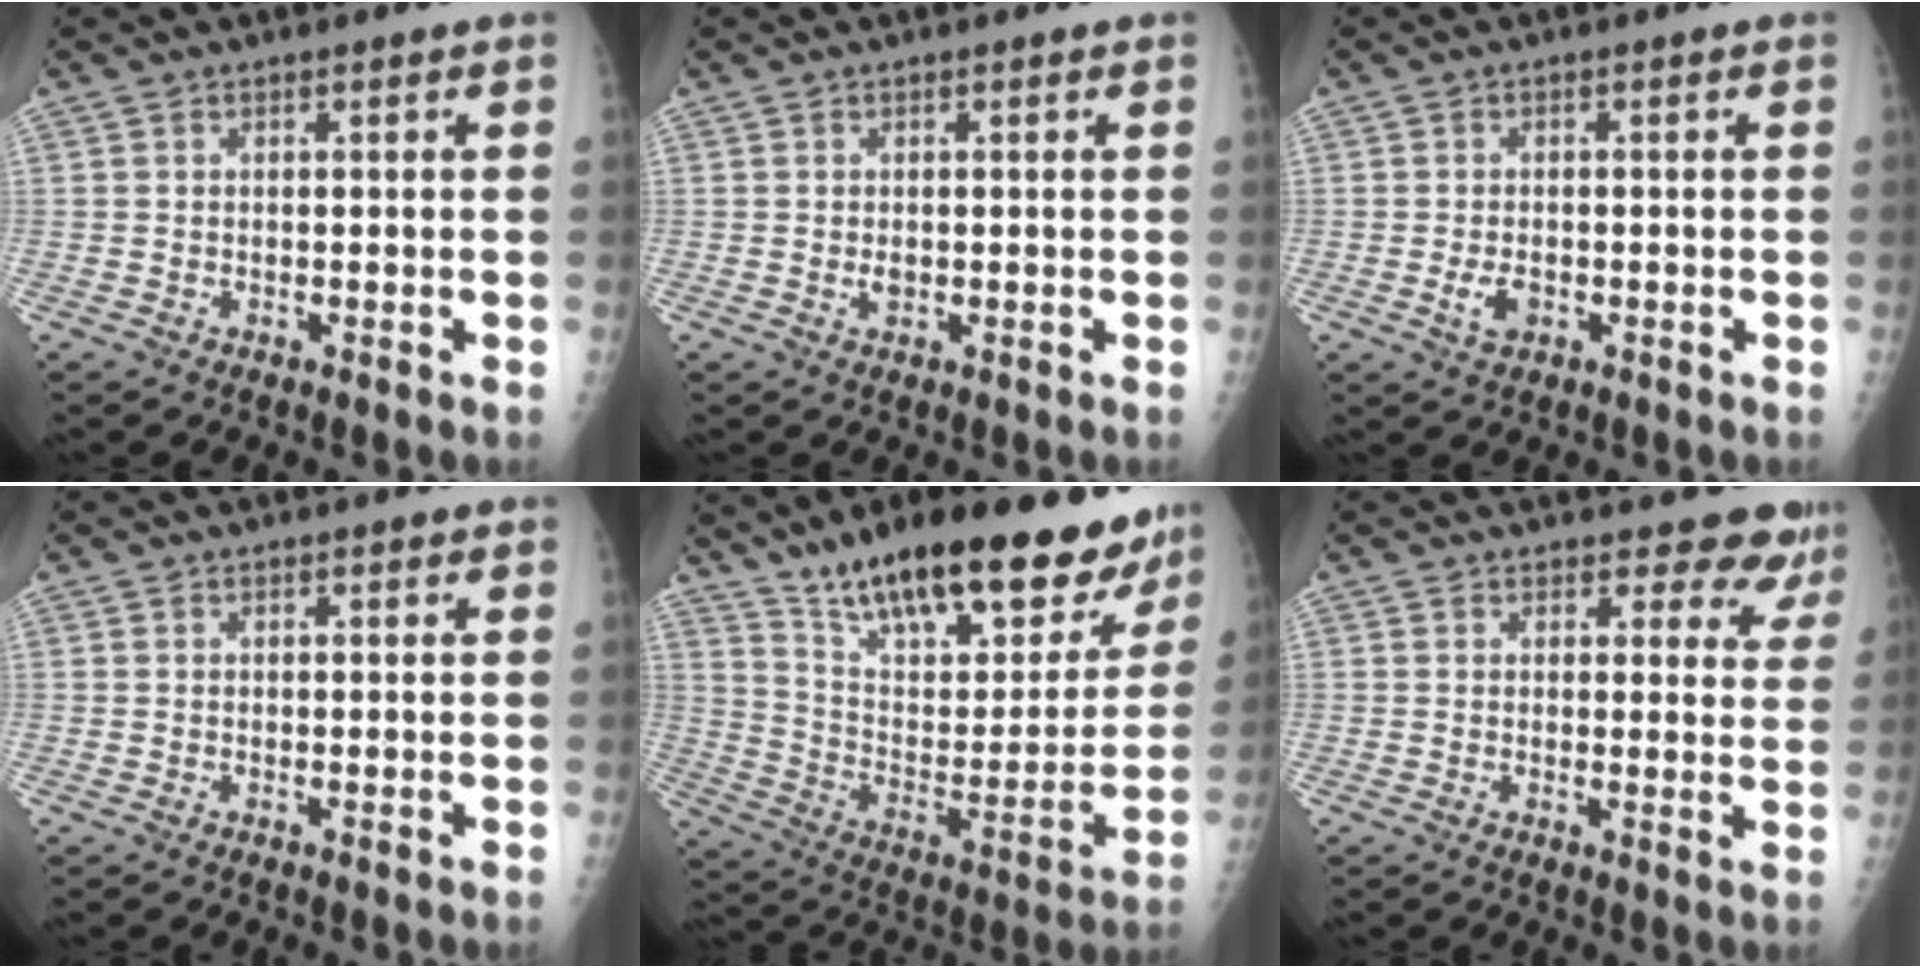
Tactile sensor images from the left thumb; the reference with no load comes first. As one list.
[{"total": 1.2, "force": [0.0, 0.9, 0.8], "torque": [-0.011, -0.001, 0.002]}, {"total": 3.0, "force": [-0.8, 1.9, 2.1], "torque": [-0.037, 0.000, -0.011]}, {"total": 0.7, "force": [0.5, 0.4, 0.3], "torque": [-0.001, -0.001, 0.003]}, {"total": 29.2, "force": [21.8, 10.0, 16.7], "torque": [-0.215, -0.077, 0.333]}, {"total": 7.6, "force": [6.9, 3.1, 0.9], "torque": [0.036, -0.037, 0.057]}]